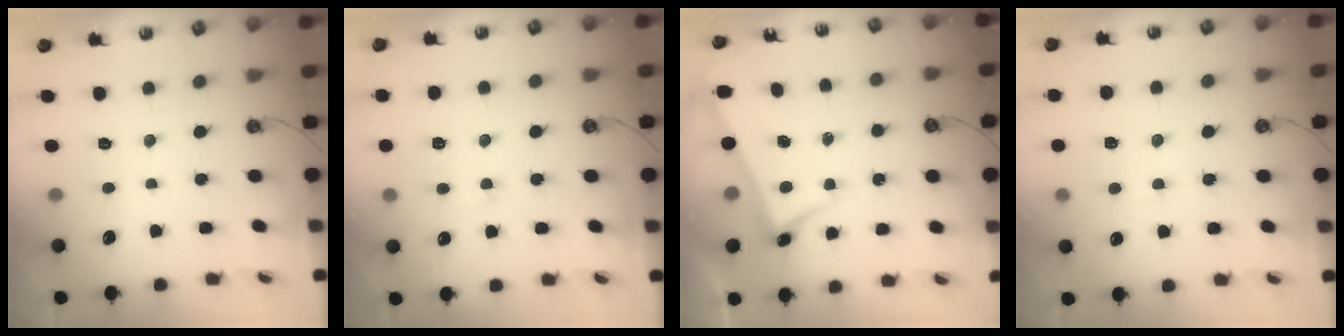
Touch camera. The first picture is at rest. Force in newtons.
{"total": 1.6, "press": 1.5, "slide": 0.5}
{"total": 2.6, "press": 2.5, "slide": 0.7}
{"total": 2.9, "press": 2.7, "slide": 0.9}